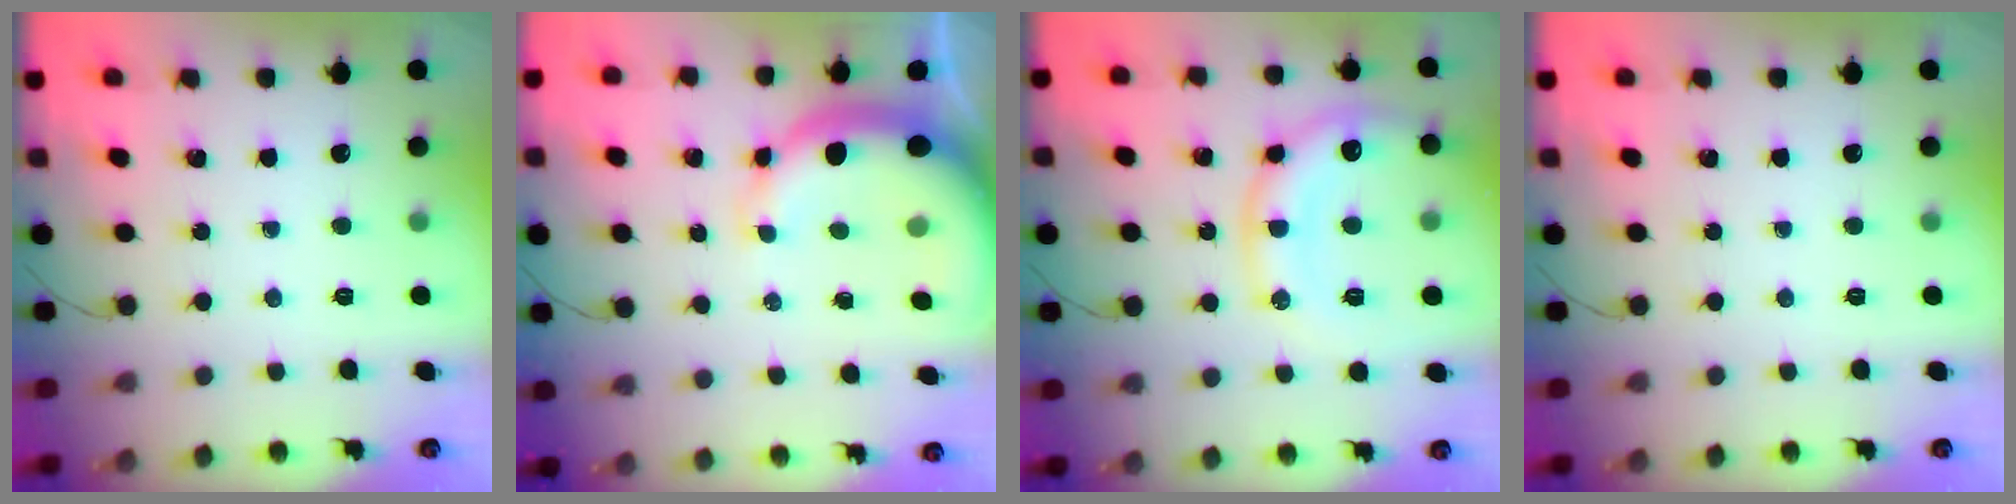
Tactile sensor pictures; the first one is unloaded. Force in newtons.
{"total": 10.5, "press": 10.2, "slide": 2.6}
{"total": 13.8, "press": 13.7, "slide": 1.5}
{"total": 0.0}